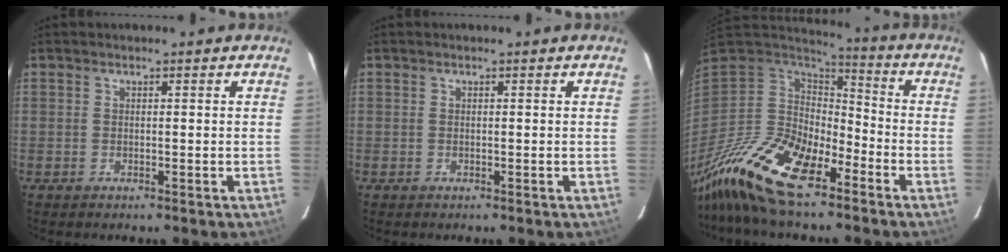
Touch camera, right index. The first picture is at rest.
{"total": 0.0}
{"total": 19.5, "force": [-13.8, 7.1, 11.8], "torque": [-0.247, -0.031, -0.258]}